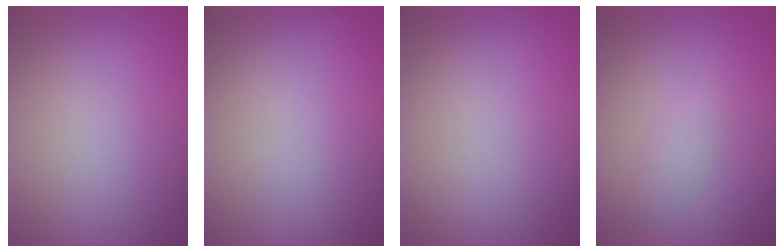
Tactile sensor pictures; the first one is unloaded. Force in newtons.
{"total": 0.0}
{"total": 0.0}
{"total": 1.4, "press": 1.4, "slide": 0.1}